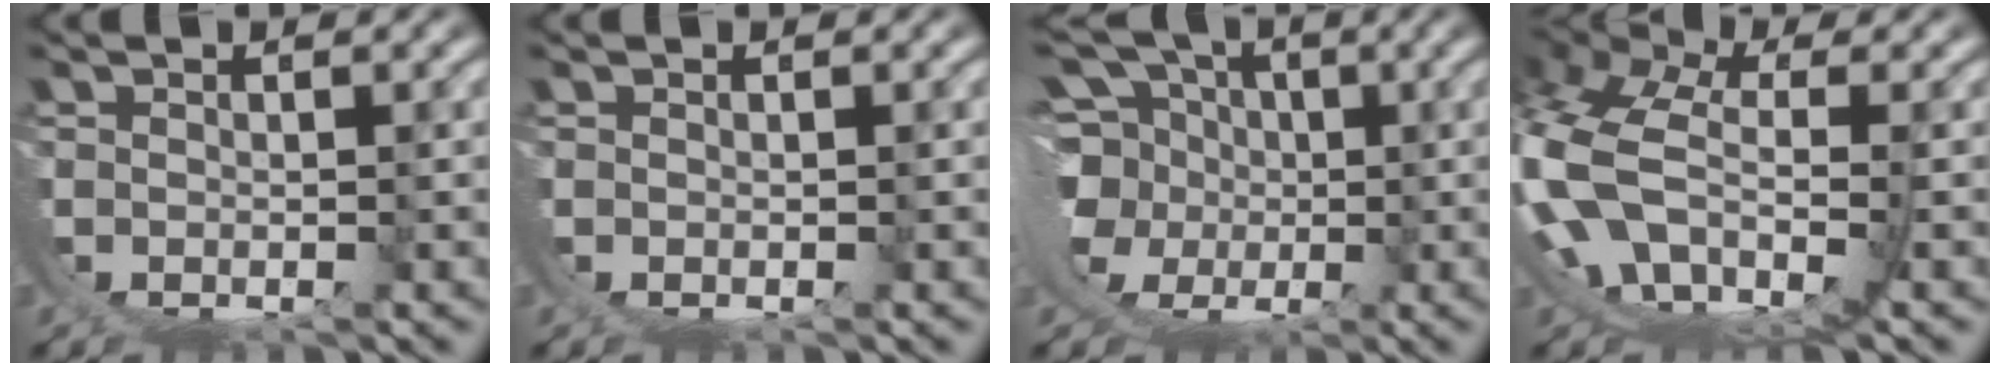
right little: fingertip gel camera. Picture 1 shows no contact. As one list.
[{"total": 0.0}, {"total": 11.6, "force": [0.7, 10.0, 6.0], "torque": [-0.132, -0.043, 0.011]}, {"total": 10.1, "force": [-1.5, 7.6, 6.5], "torque": [-0.193, -0.047, -0.016]}]